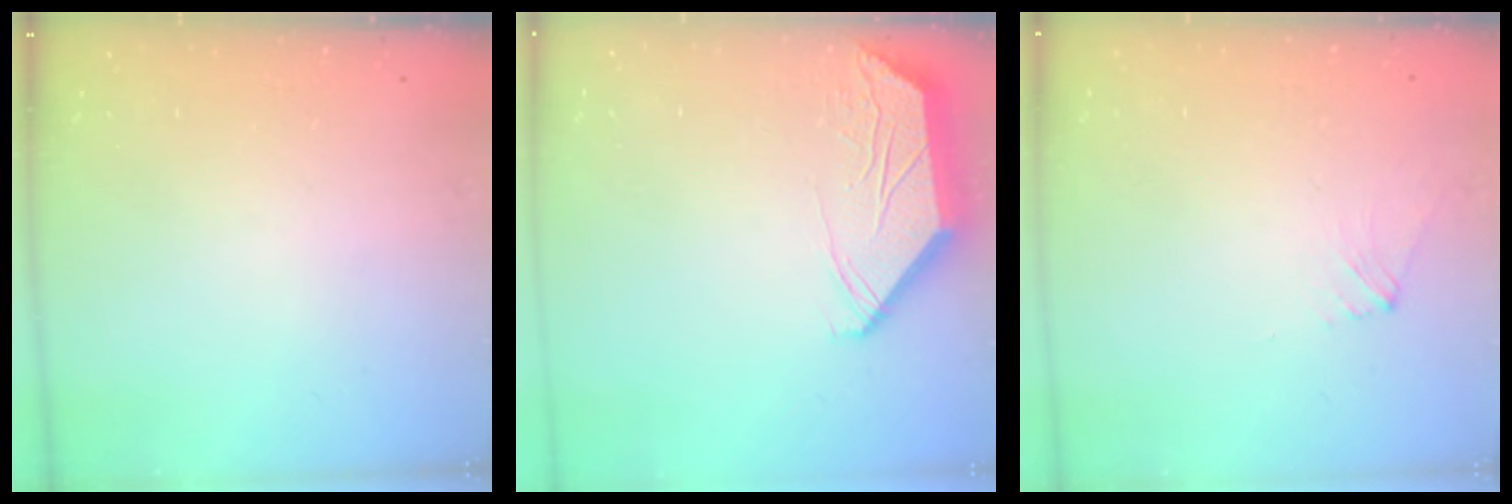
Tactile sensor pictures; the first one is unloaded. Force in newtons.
{"total": 4.6, "press": 4.6, "slide": 0.3}
{"total": 1.8, "press": 1.8, "slide": 0.3}